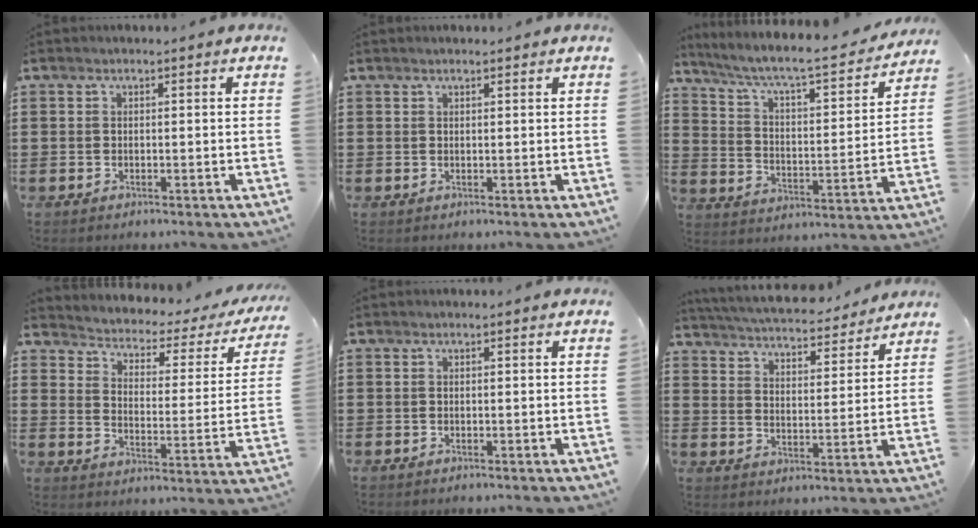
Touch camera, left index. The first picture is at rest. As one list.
[{"total": 0.7, "force": [0.6, 0.0, 0.4], "torque": [-0.008, -0.001, 0.012]}, {"total": 6.3, "force": [5.1, 0.4, 3.7], "torque": [-0.093, -0.038, 0.075]}, {"total": 1.7, "force": [1.3, 0.7, 0.7], "torque": [-0.030, -0.022, 0.008]}, {"total": 0.0}, {"total": 4.9, "force": [4.8, 0.1, 1.0], "torque": [-0.045, -0.036, 0.079]}]